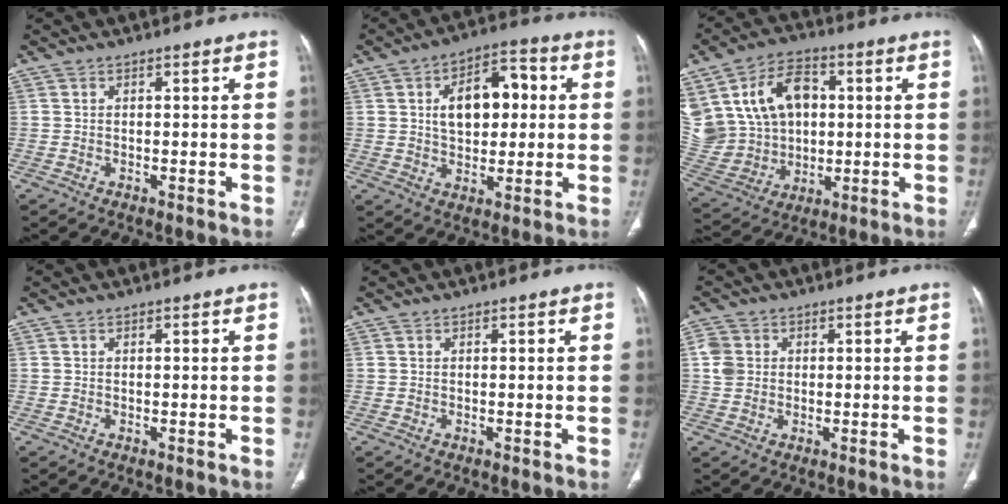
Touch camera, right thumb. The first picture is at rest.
{"total": 12.4, "force": [2.1, 7.6, 9.7], "torque": [-0.119, 0.018, 0.029]}
{"total": 23.0, "force": [5.6, 17.5, 13.8], "torque": [-0.278, 0.026, 0.125]}
{"total": 0.0}
{"total": 0.0}
{"total": 3.7, "force": [0.5, 3.3, 1.5], "torque": [-0.021, 0.003, 0.008]}